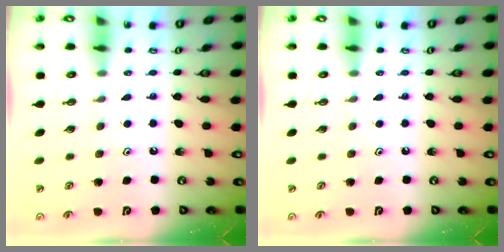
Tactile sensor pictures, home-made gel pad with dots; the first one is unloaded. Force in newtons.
{"total": 0.0}